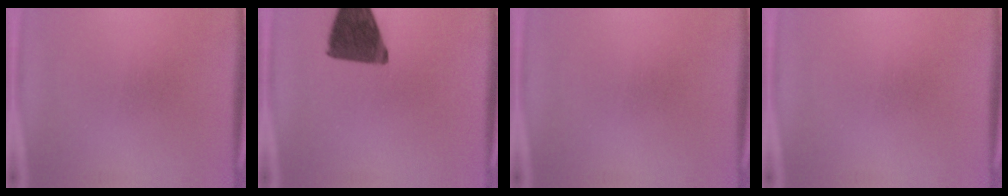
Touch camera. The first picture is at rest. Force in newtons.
{"total": 13.2}
{"total": 0.0}
{"total": 0.0}